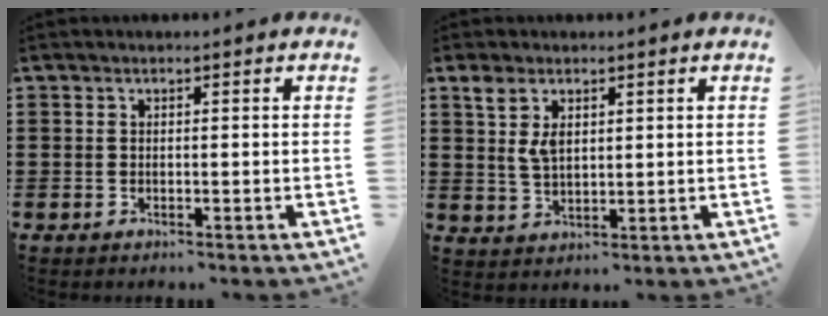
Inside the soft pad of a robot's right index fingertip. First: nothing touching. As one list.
[{"total": 4.4, "force": [1.9, 2.2, 3.3], "torque": [-0.073, 0.008, 0.033]}]